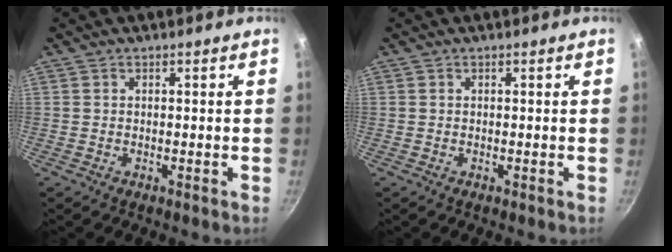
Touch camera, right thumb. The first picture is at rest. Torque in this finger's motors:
{"motor_torque": [-0.18, 0.18, -0.15, -0.16, 0.00]}